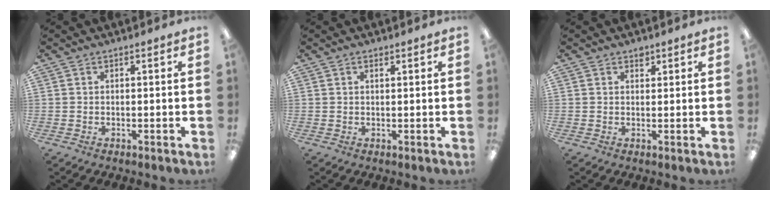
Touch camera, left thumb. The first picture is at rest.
{"total": 0.9, "force": [0.6, 0.3, 0.5], "torque": [-0.003, -0.003, 0.010]}
{"total": 1.5, "force": [1.2, 0.8, 0.4], "torque": [0.000, -0.002, 0.020]}